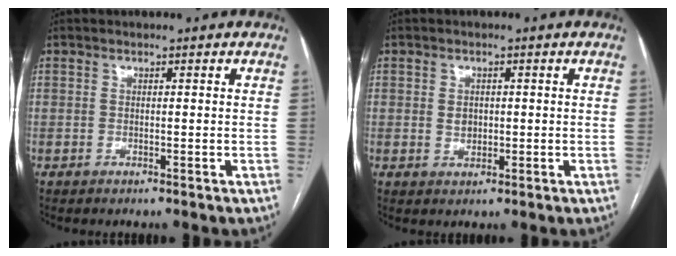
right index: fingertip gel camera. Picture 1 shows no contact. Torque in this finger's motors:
{"motor_torque": [-0.09, 0.05, -0.05, 0.00]}